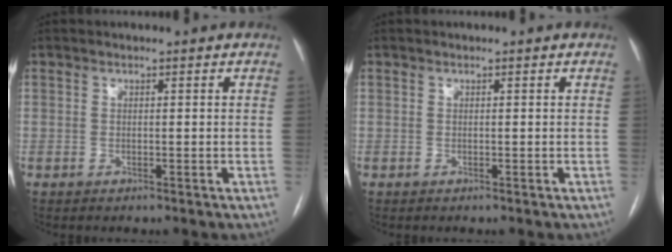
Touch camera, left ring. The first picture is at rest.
{"total": 0.0}